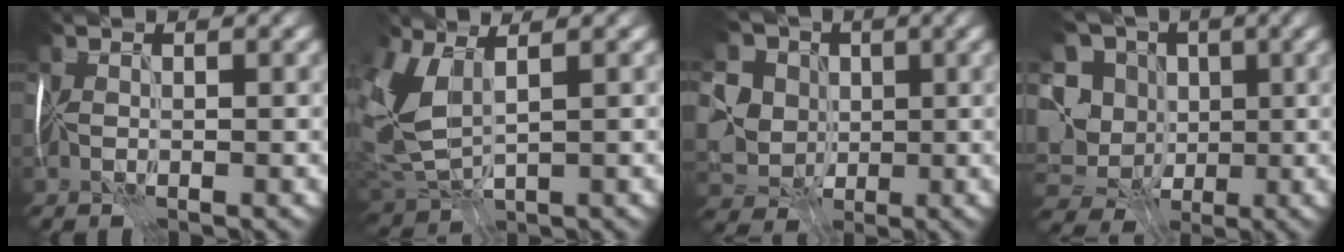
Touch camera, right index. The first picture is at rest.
{"total": 6.1, "force": [0.6, 3.0, 5.2], "torque": [-0.133, -0.005, 0.012]}
{"total": 7.5, "force": [1.1, 6.3, 3.9], "torque": [-0.077, 0.014, -0.001]}
{"total": 11.5, "force": [-0.3, 9.8, 6.1], "torque": [-0.125, -0.006, -0.015]}